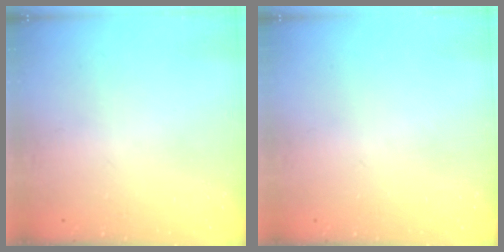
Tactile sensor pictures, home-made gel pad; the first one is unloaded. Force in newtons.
{"total": 0.0}